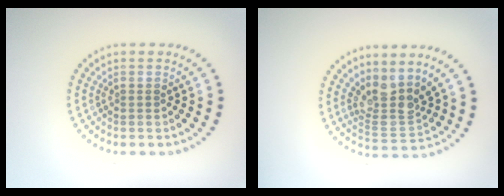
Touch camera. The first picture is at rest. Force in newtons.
{"total": 3.6, "press": 2.7, "slide": 2.3}